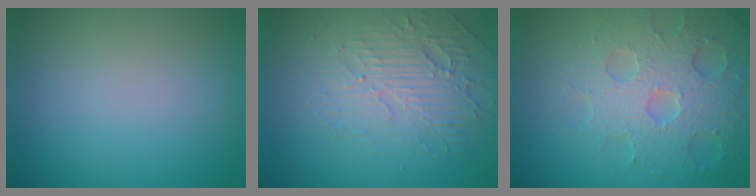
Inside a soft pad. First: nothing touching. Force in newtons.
{"total": 4.1, "press": 3.7, "slide": 1.8}
{"total": 6.5, "press": 5.3, "slide": 3.9}